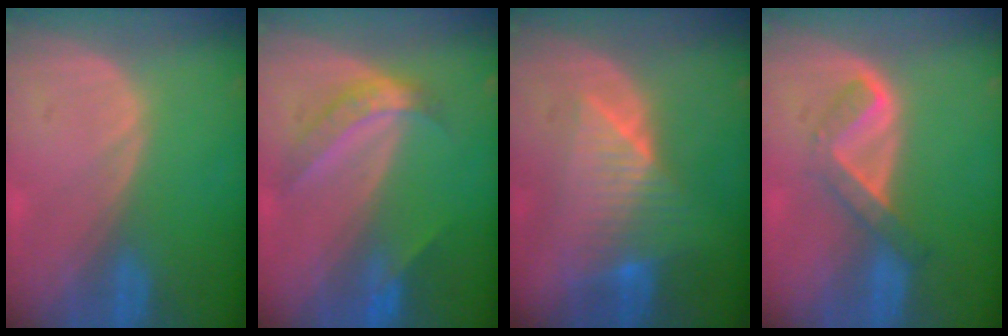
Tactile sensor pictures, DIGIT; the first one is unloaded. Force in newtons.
{"total": 5.9, "press": 4.9, "slide": 3.3}
{"total": 7.5, "press": 7.3, "slide": 2.0}
{"total": 5.3, "press": 4.6, "slide": 2.7}